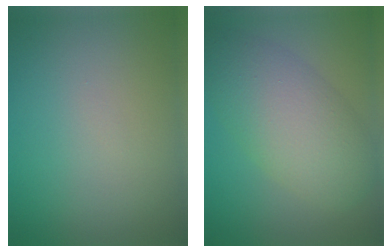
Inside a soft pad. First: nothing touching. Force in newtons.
{"total": 7.5, "press": 7.5, "slide": 0.1}